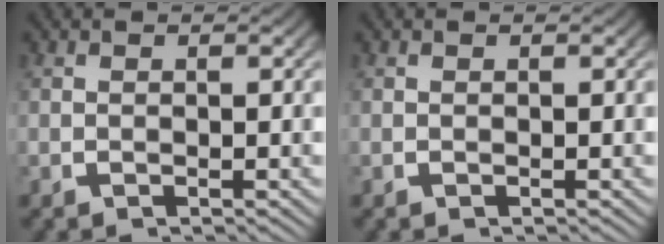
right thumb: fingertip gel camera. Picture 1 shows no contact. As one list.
[{"total": 0.0}]